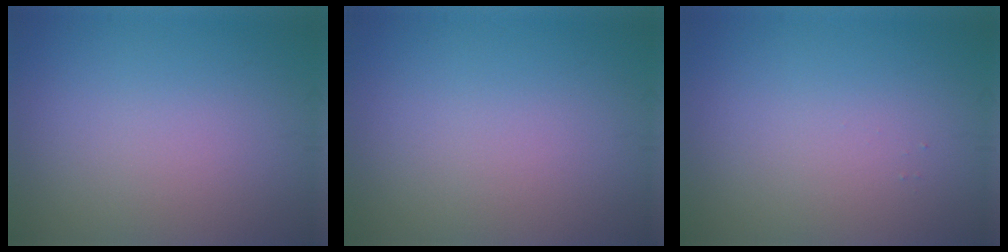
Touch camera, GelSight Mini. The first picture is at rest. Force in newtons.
{"total": 0.0}
{"total": 0.0}